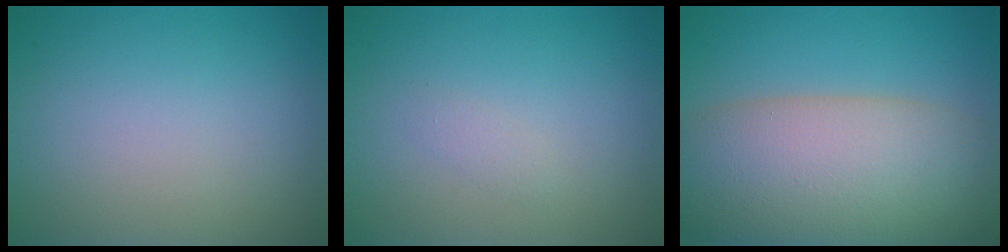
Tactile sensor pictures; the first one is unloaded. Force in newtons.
{"total": 0.7, "press": 0.7, "slide": 0.0}
{"total": 11.7, "press": 11.7, "slide": 0.7}